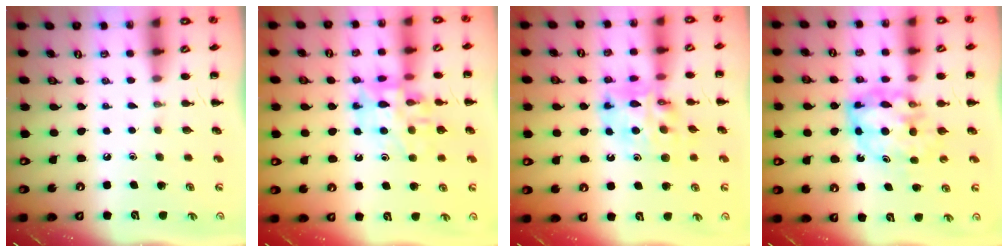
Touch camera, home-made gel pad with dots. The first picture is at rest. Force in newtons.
{"total": 13.4, "press": 13.3, "slide": 2.0}
{"total": 12.0, "press": 11.6, "slide": 3.2}
{"total": 7.0, "press": 6.8, "slide": 1.8}